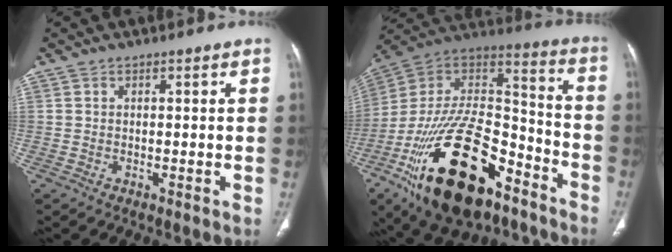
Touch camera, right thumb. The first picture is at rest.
{"total": 32.3, "force": [-16.8, 15.6, 22.8], "torque": [-0.417, 0.054, -0.279]}